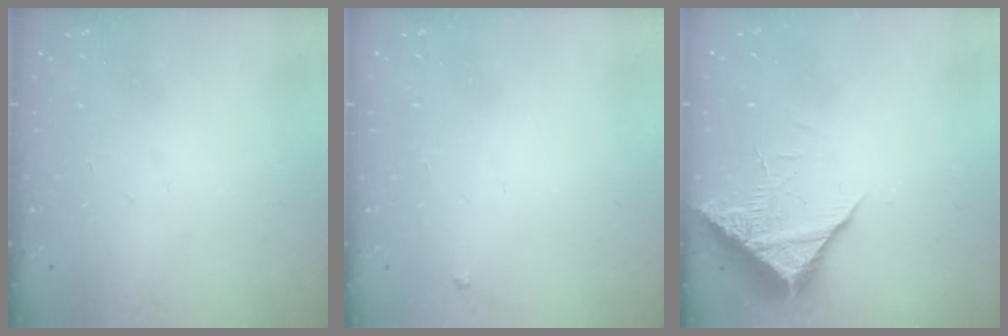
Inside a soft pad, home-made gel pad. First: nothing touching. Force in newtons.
{"total": 2.7, "press": 2.7, "slide": 0.3}
{"total": 8.5, "press": 8.4, "slide": 0.8}